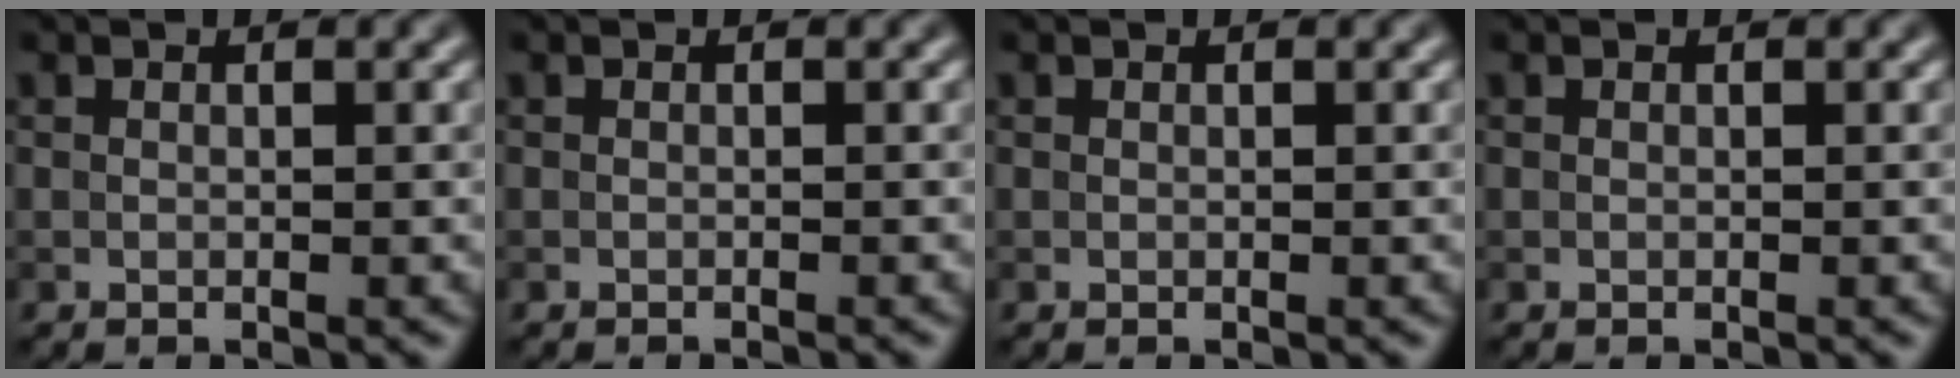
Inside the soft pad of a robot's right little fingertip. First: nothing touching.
{"total": 0.6, "force": [-0.6, 0.0, 0.2], "torque": [0.003, 0.001, -0.009]}
{"total": 0.0}
{"total": 0.0}